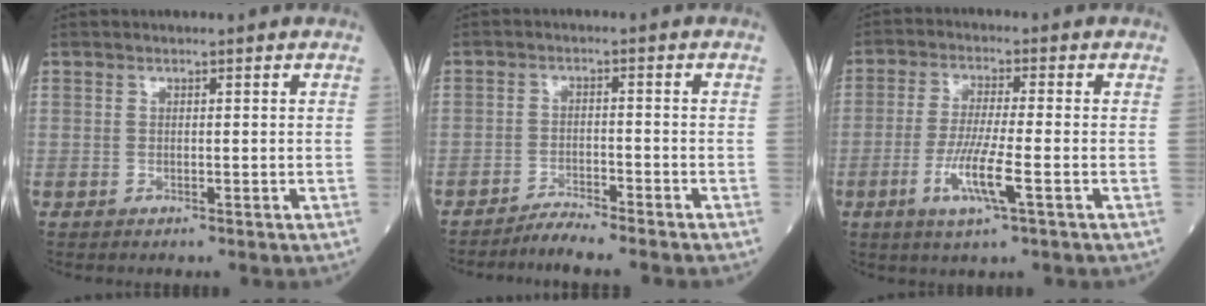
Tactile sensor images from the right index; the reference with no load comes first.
{"total": 3.9, "force": [-3.7, -0.9, 0.8], "torque": [-0.016, -0.013, -0.066]}
{"total": 7.6, "force": [-2.8, 0.1, 7.1], "torque": [-0.141, -0.014, -0.053]}